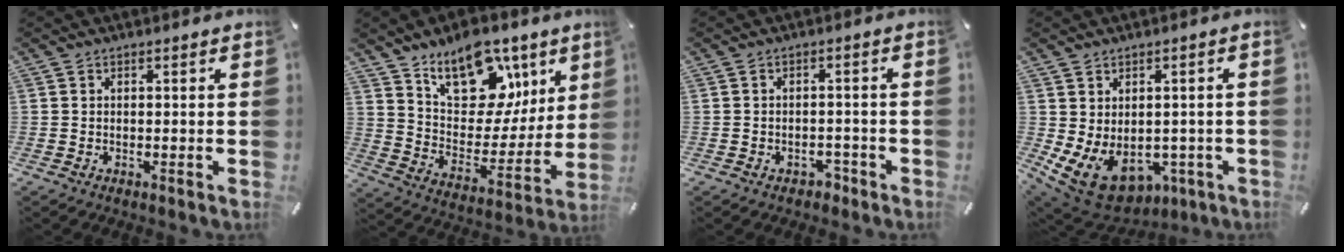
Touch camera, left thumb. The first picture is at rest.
{"total": 17.5, "force": [12.0, 10.4, 7.5], "torque": [-0.104, -0.088, 0.215]}
{"total": 2.7, "force": [-1.7, 1.9, 1.0], "torque": [-0.014, 0.009, -0.032]}
{"total": 8.9, "force": [-2.3, 7.0, 5.1], "torque": [-0.082, -0.002, -0.031]}